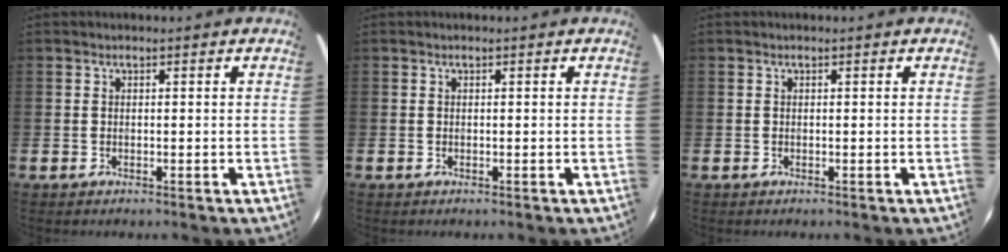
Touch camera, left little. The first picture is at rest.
{"total": 0.0}
{"total": 0.0}